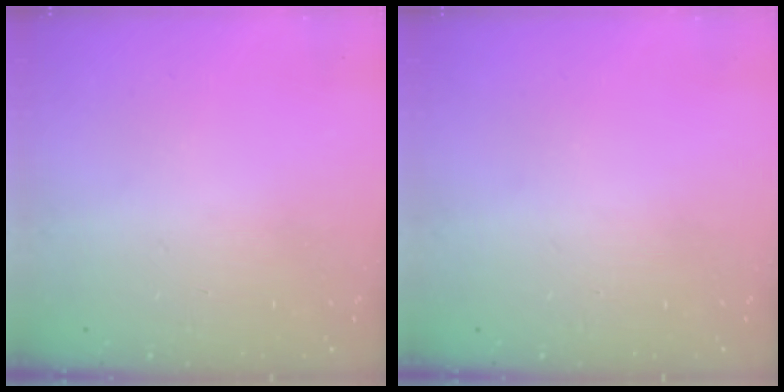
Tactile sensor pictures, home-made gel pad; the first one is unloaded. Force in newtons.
{"total": 0.0}